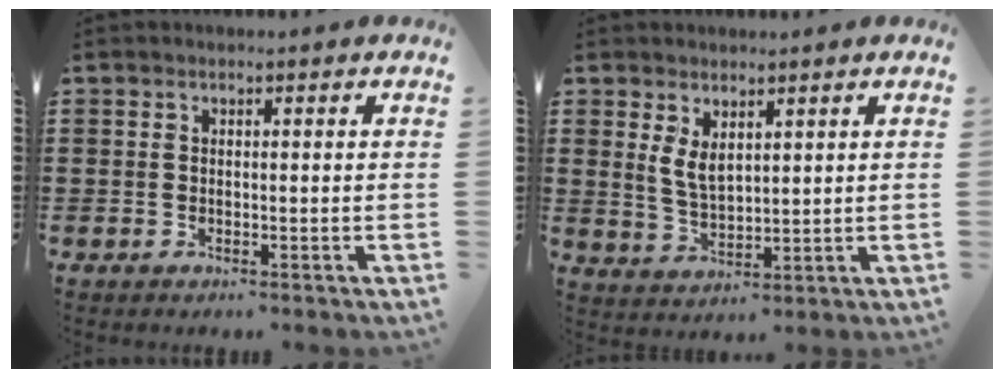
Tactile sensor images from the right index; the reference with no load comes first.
{"total": 4.2, "force": [2.0, 2.2, 3.0], "torque": [-0.063, 0.004, 0.036]}